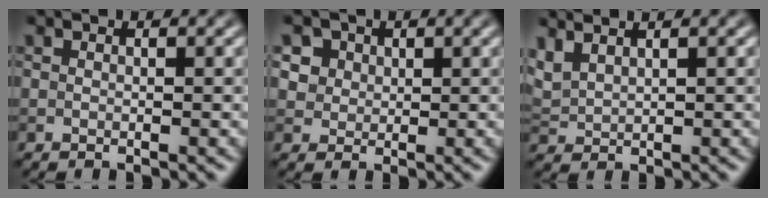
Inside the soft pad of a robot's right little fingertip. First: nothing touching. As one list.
[{"total": 4.6, "force": [2.3, 3.6, 1.8], "torque": [-0.037, 0.008, 0.037]}, {"total": 2.3, "force": [1.9, 0.6, 1.1], "torque": [-0.035, 0.011, 0.044]}]